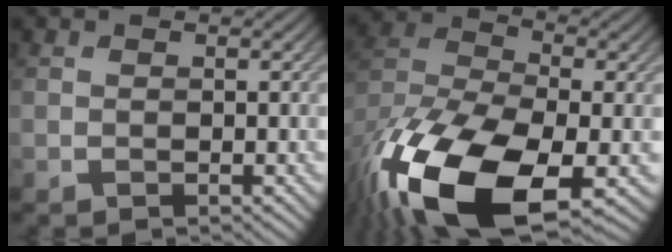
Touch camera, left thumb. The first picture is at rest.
{"total": 19.6, "force": [-10.1, 9.4, 13.9], "torque": [-0.326, -0.039, -0.174]}